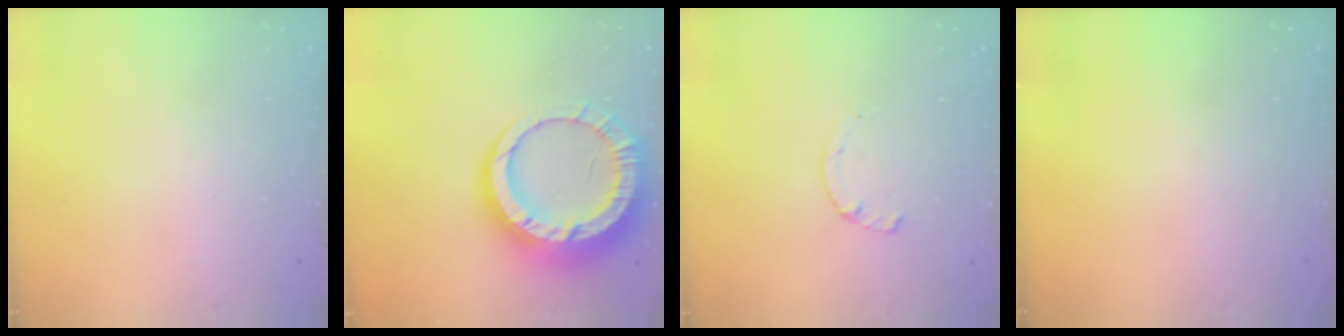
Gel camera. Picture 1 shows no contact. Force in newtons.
{"total": 20.6, "press": 20.5, "slide": 1.9}
{"total": 1.7, "press": 1.7, "slide": 0.3}
{"total": 0.0}